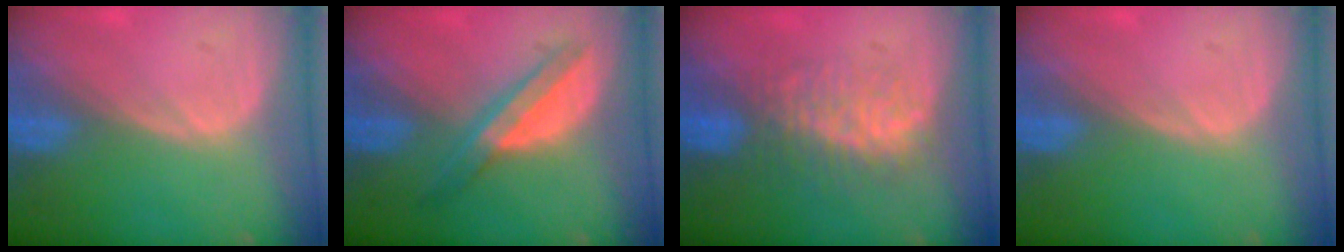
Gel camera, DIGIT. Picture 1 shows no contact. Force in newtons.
{"total": 5.3, "press": 5.3, "slide": 0.3}
{"total": 7.5, "press": 7.2, "slide": 2.3}
{"total": 0.0}